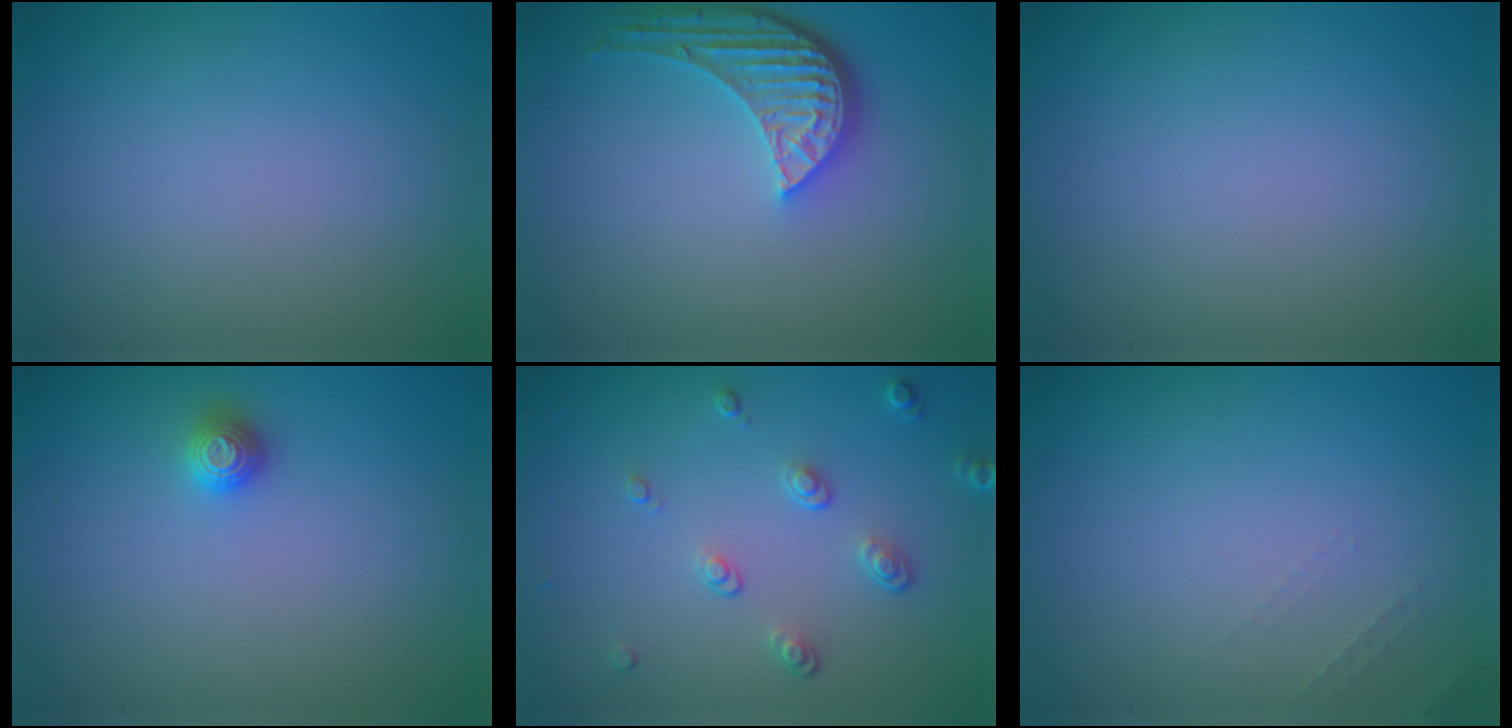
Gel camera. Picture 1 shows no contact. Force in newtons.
{"total": 4.8, "press": 3.7, "slide": 3.0}
{"total": 0.0}
{"total": 1.1, "press": 1.1, "slide": 0.2}
{"total": 2.2, "press": 1.4, "slide": 1.7}
{"total": 0.6, "press": 0.6, "slide": 0.2}